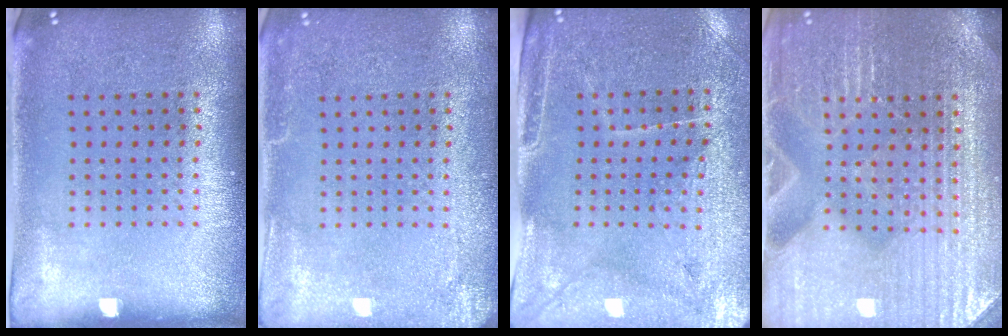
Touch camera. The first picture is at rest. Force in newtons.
{"total": 2.6, "press": 2.6, "slide": 0.3}
{"total": 3.3, "press": 3.1, "slide": 1.0}
{"total": 4.6, "press": 4.4, "slide": 1.4}